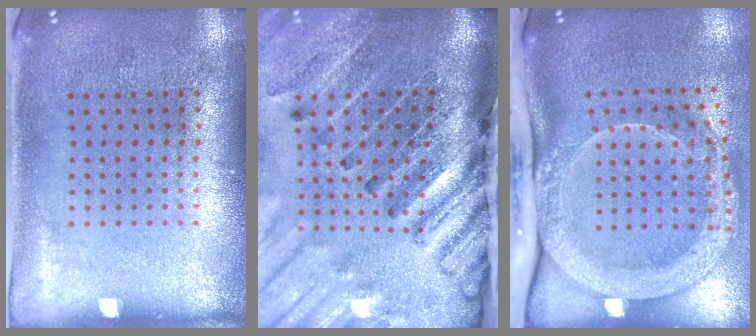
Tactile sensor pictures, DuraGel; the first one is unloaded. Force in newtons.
{"total": 4.7, "press": 3.4, "slide": 3.2}
{"total": 3.3, "press": 2.3, "slide": 2.3}